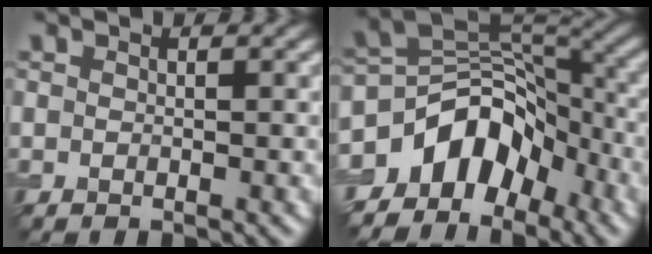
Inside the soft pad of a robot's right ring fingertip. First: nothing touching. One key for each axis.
{"total": 9.3, "fx": -5.1, "fy": 6.0, "fz": 5.0, "tx": -0.056, "ty": 0.010, "tz": -0.099}